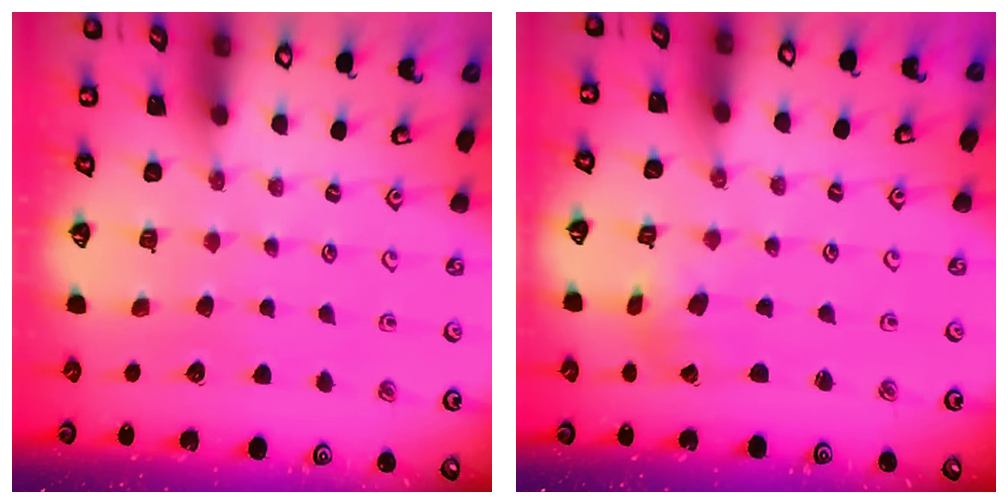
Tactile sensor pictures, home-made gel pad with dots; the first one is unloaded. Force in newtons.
{"total": 0.0}